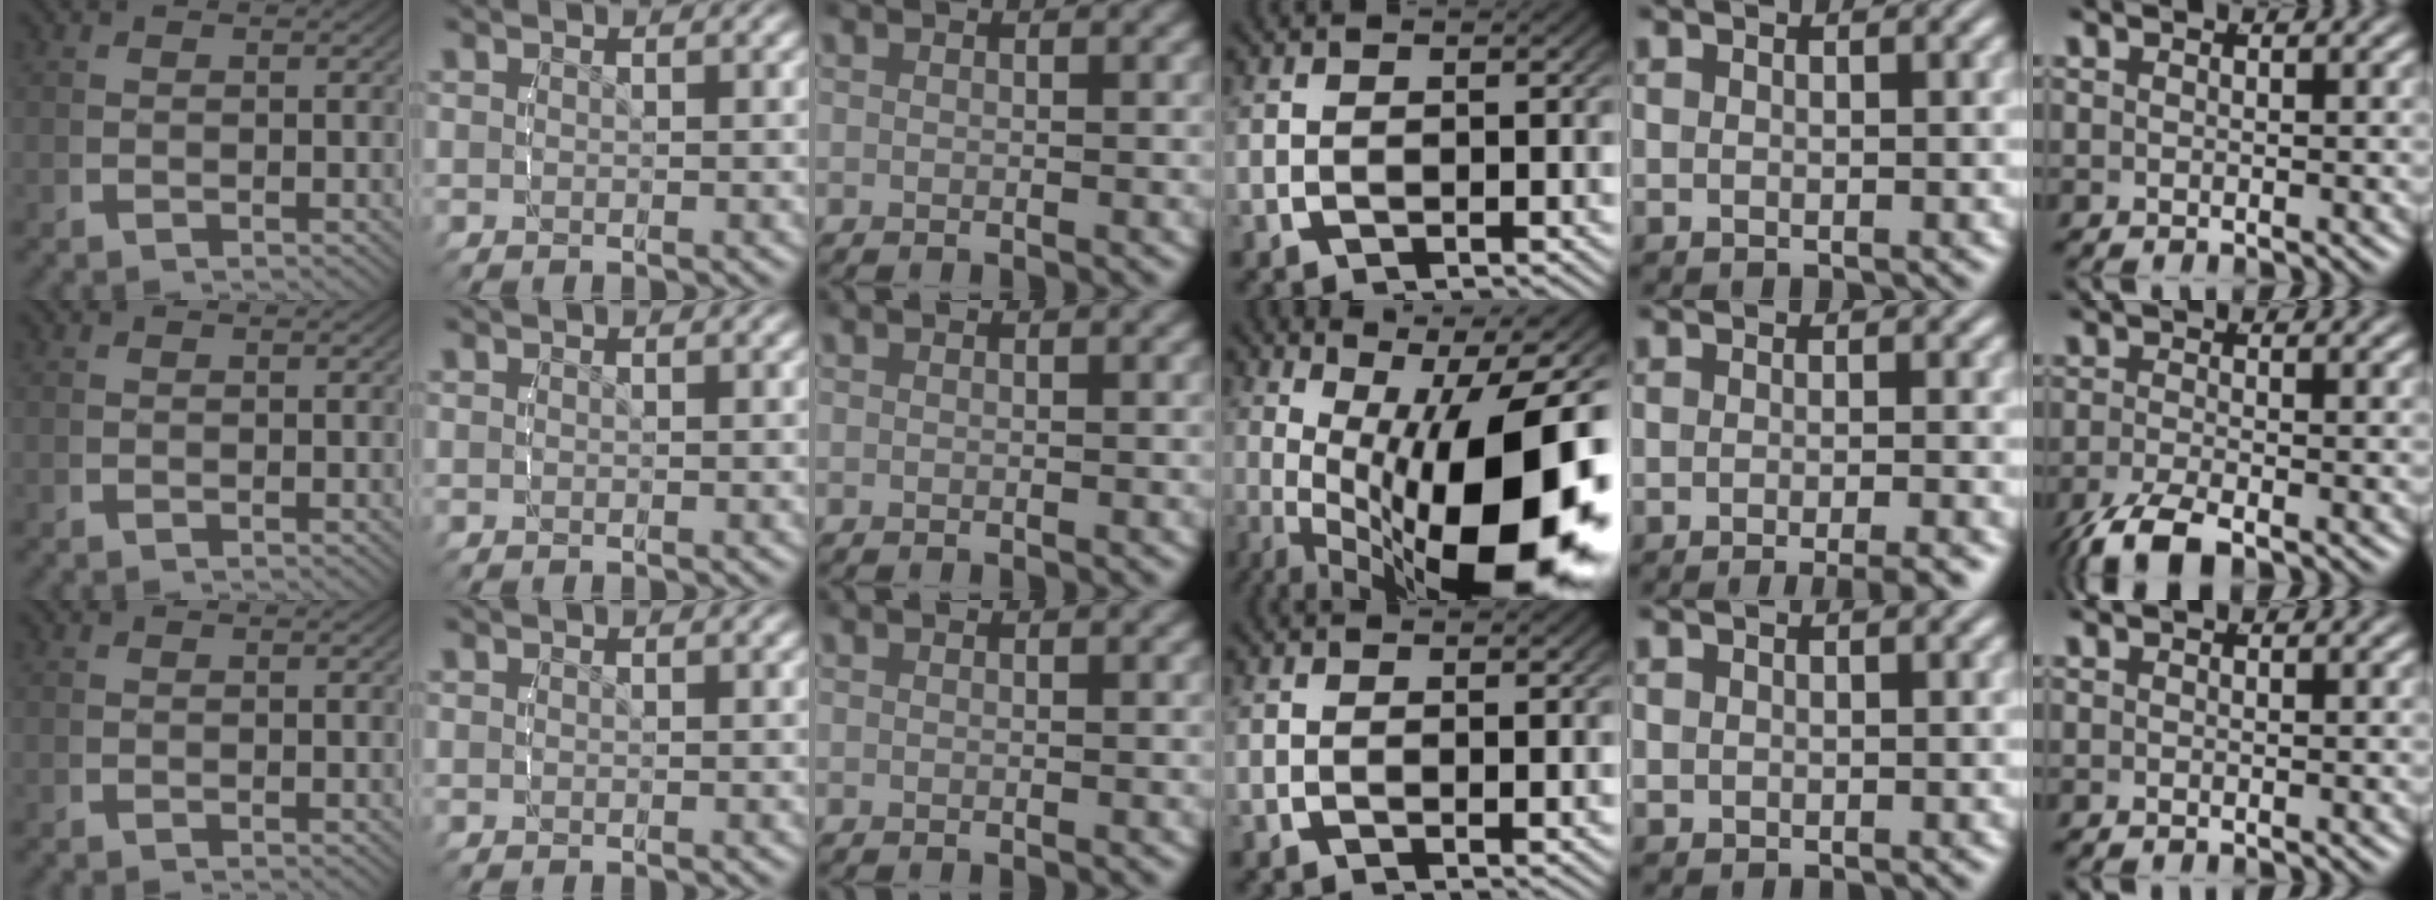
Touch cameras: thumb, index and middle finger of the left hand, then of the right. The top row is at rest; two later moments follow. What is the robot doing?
{"motion": "lift_and_place", "object": "glue stick"}